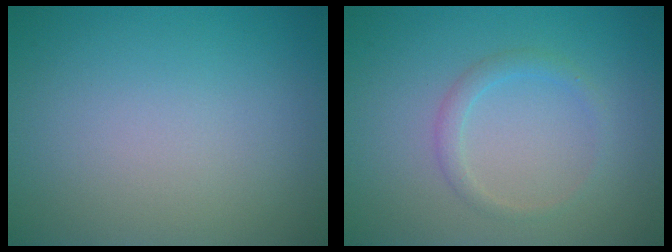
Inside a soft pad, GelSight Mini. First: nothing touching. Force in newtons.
{"total": 1.5, "press": 1.5, "slide": 0.1}